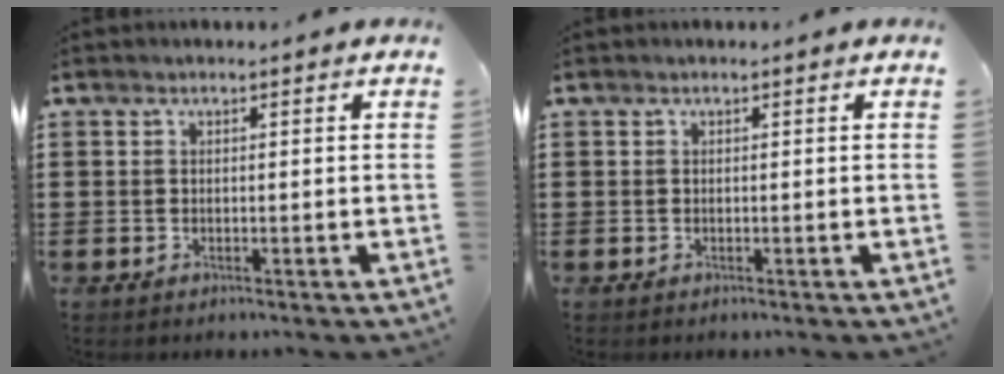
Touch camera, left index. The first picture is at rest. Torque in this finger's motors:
{"motor_torque": [-0.01, 0.00, 0.00, -0.01]}